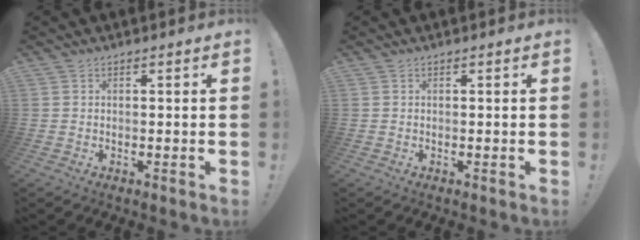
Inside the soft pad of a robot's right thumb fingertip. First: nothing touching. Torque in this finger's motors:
{"motor_torque": [0.00, 0.00, 0.00, 0.00, 0.00]}